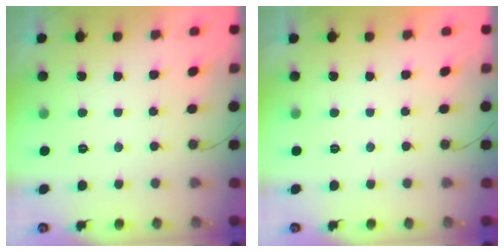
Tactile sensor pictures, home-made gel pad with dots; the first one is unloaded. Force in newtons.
{"total": 1.8, "press": 1.8, "slide": 0.0}